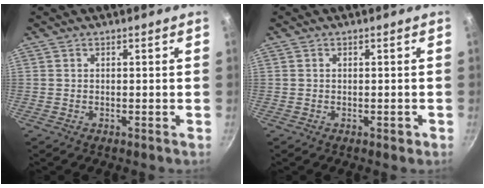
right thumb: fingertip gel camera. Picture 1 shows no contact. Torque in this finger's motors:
{"motor_torque": [-0.27, -0.05, -0.35, 0.20, -0.01]}